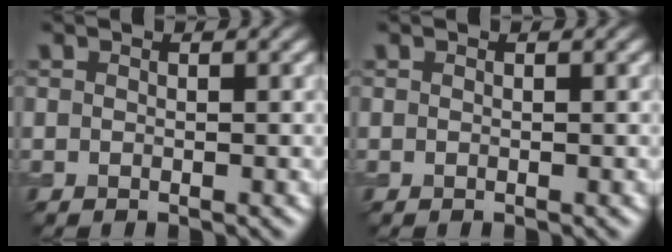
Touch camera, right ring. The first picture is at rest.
{"total": 0.0}